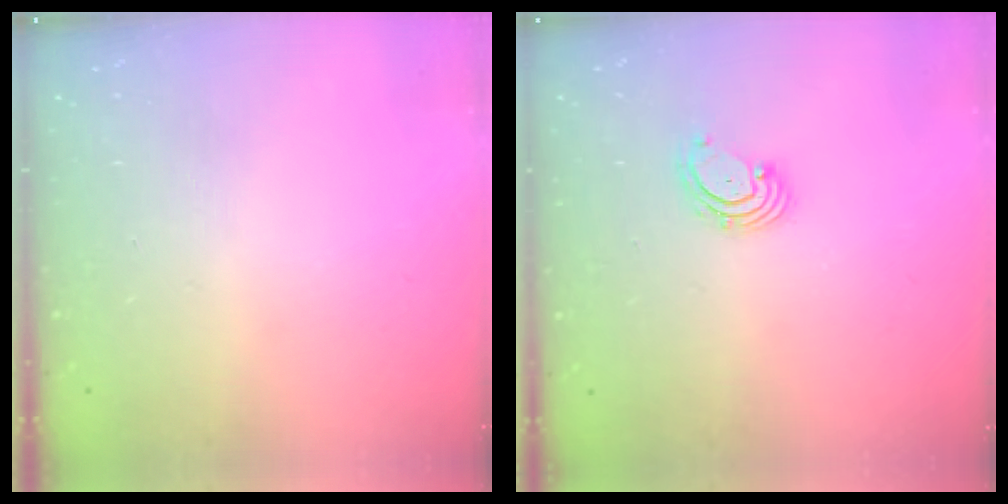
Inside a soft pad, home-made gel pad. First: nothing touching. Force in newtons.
{"total": 1.8, "press": 1.7, "slide": 0.7}